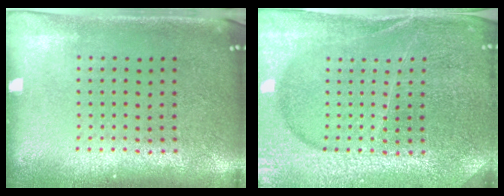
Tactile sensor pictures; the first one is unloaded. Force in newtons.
{"total": 4.2, "press": 4.0, "slide": 1.2}